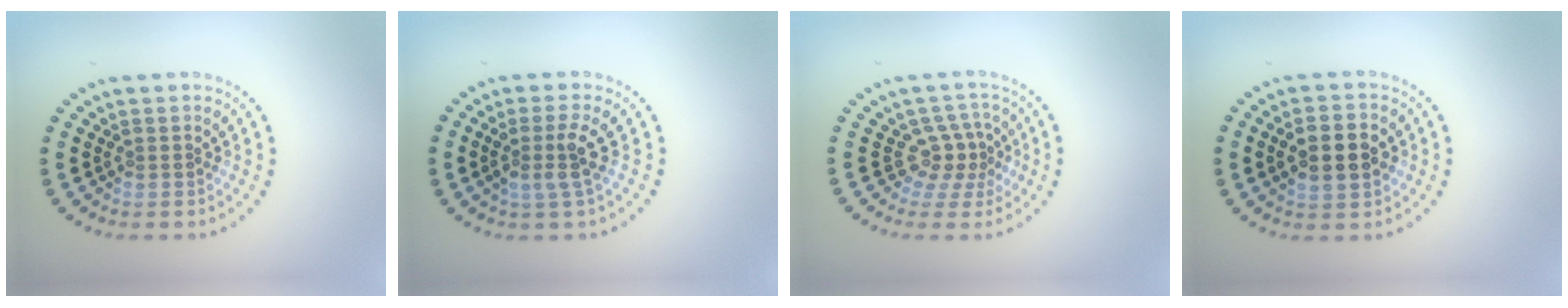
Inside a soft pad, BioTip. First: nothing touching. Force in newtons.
{"total": 2.7, "press": 2.0, "slide": 1.8}
{"total": 2.8, "press": 2.0, "slide": 1.9}
{"total": 4.5, "press": 4.5, "slide": 0.3}